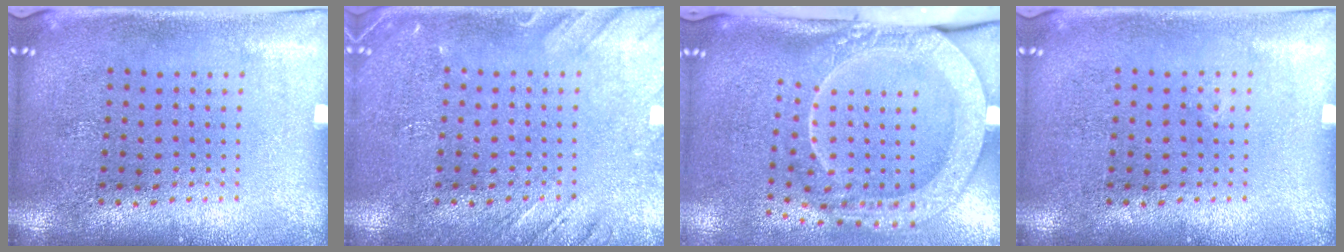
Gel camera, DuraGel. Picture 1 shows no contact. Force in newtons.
{"total": 2.1, "press": 2.1, "slide": 0.2}
{"total": 2.8, "press": 2.0, "slide": 1.9}
{"total": 0.0}